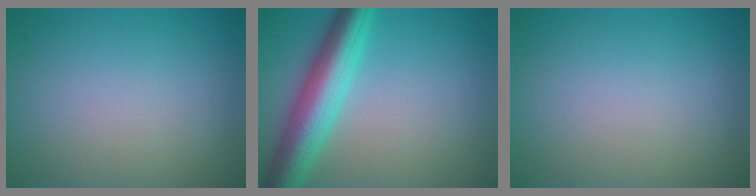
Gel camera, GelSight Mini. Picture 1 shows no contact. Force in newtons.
{"total": 7.1, "press": 7.0, "slide": 0.2}
{"total": 0.0}